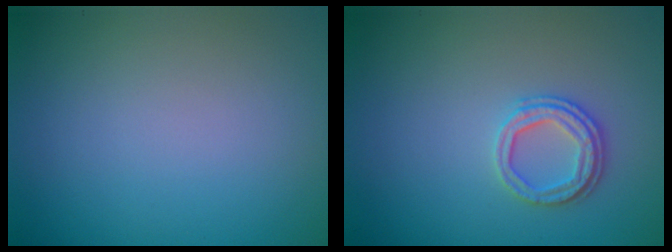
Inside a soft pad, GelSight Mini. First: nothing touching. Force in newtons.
{"total": 2.5, "press": 2.3, "slide": 0.9}